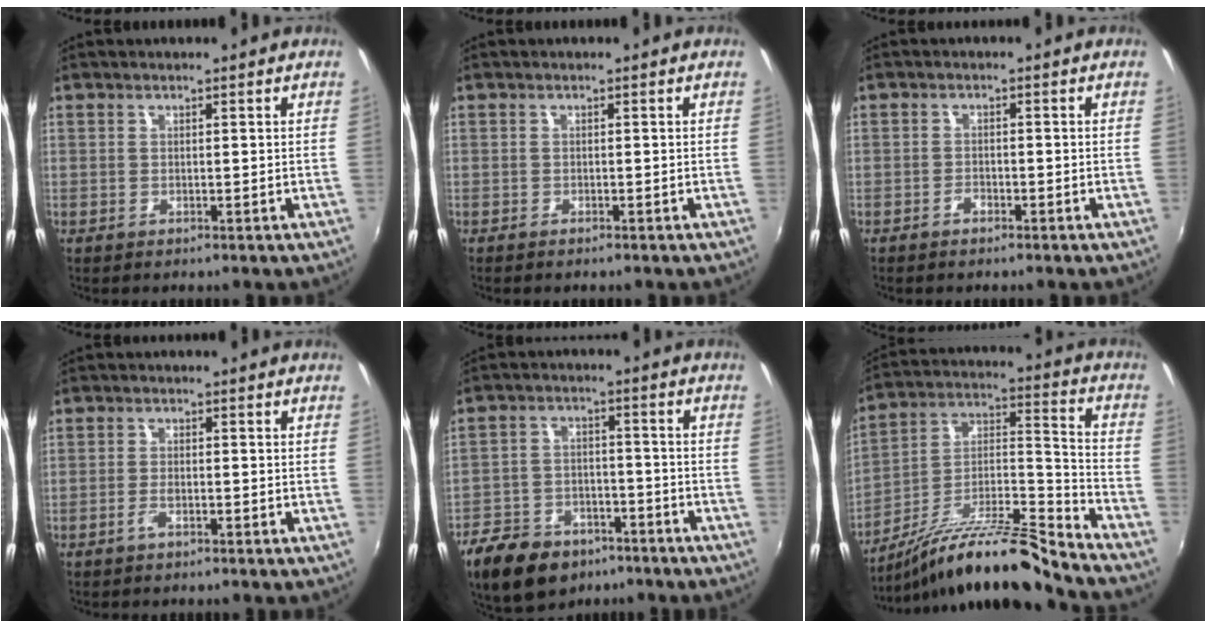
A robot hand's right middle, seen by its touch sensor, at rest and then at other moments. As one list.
[{"total": 0.7, "force": [-0.6, 0.3, 0.2], "torque": [-0.007, -0.002, -0.013]}, {"total": 1.5, "force": [-1.2, 0.6, 0.5], "torque": [-0.013, 0.001, -0.023]}, {"total": 2.3, "force": [-1.5, 0.8, 1.5], "torque": [-0.039, 0.002, -0.032]}, {"total": 16.6, "force": [-10.9, 9.7, 8.0], "torque": [-0.193, -0.005, -0.167]}, {"total": 17.1, "force": [-14.3, 1.0, 9.3], "torque": [-0.151, 0.010, -0.260]}]